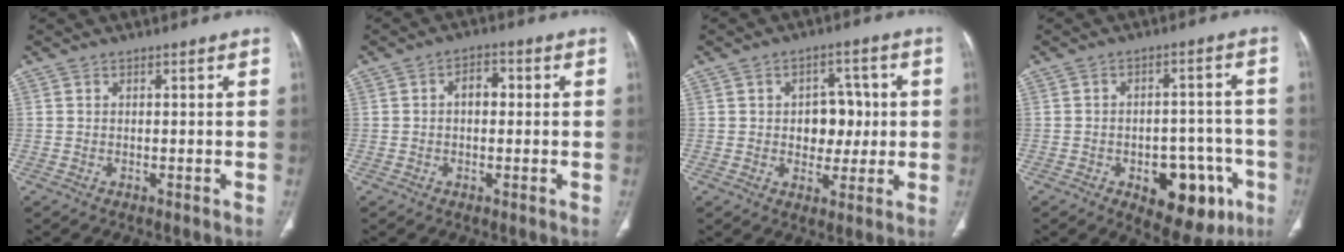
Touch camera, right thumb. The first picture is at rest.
{"total": 3.7, "force": [0.2, 2.5, 2.8], "torque": [-0.033, 0.015, -0.003]}
{"total": 8.1, "force": [0.4, 5.9, 5.5], "torque": [-0.033, 0.010, 0.010]}
{"total": 13.9, "force": [-5.8, 7.8, 9.9], "torque": [-0.088, 0.036, -0.065]}